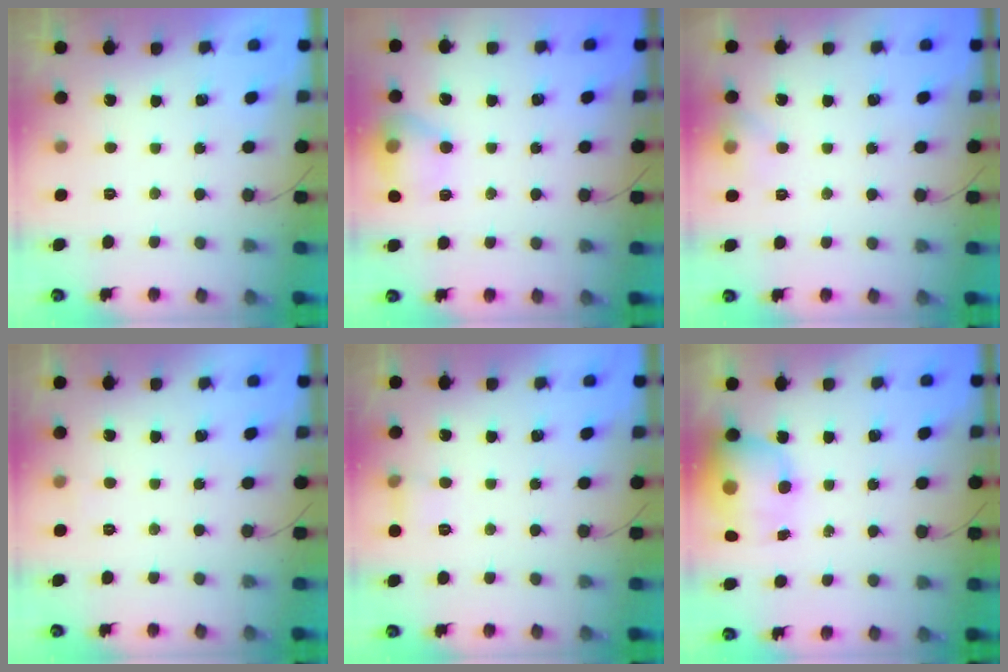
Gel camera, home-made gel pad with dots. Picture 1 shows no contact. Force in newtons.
{"total": 12.8, "press": 12.8, "slide": 1.0}
{"total": 6.3, "press": 6.2, "slide": 1.1}
{"total": 2.4, "press": 2.2, "slide": 0.9}
{"total": 5.2, "press": 5.0, "slide": 1.2}
{"total": 13.1, "press": 12.7, "slide": 3.2}